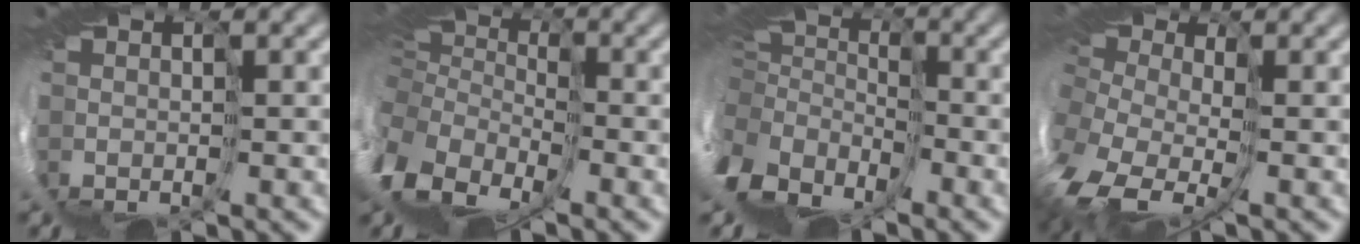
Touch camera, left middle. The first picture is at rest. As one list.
[{"total": 12.2, "force": [-2.8, 9.3, 7.3], "torque": [-0.219, -0.013, -0.035]}, {"total": 10.2, "force": [-3.5, 7.3, 6.2], "torque": [-0.203, -0.024, -0.049]}, {"total": 8.9, "force": [-2.7, 5.8, 6.2], "torque": [-0.153, -0.025, -0.032]}]